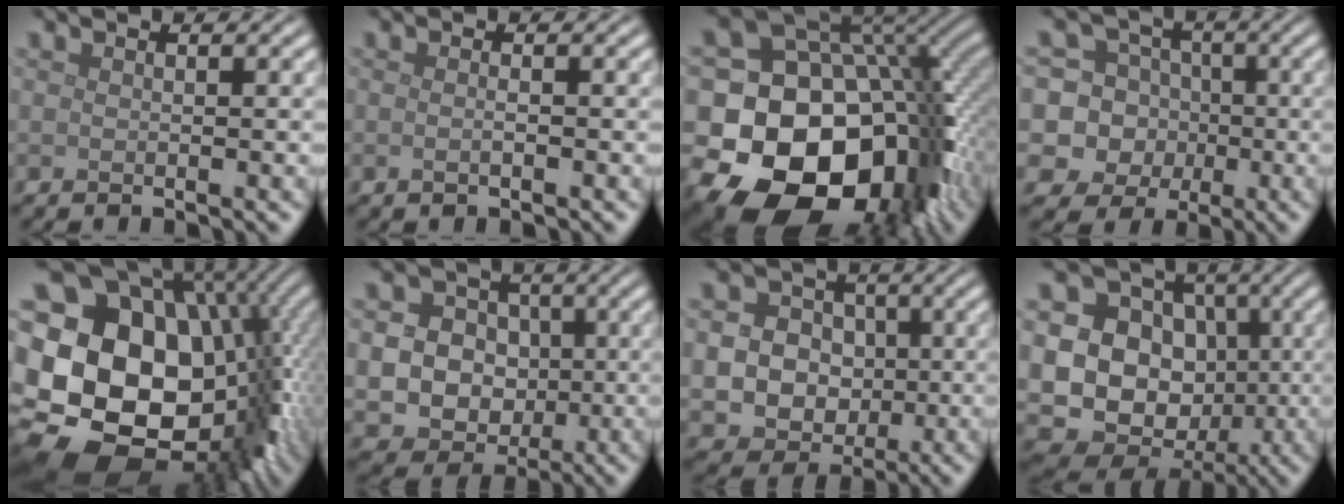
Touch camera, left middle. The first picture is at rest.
{"total": 1.0, "force": [-0.1, 0.4, 0.9], "torque": [-0.008, -0.008, -0.005]}
{"total": 19.2, "force": [-5.1, 14.3, 11.8], "torque": [-0.166, -0.016, -0.083]}
{"total": 11.2, "force": [-1.0, 10.8, 2.7], "torque": [-0.091, 0.027, -0.039]}
{"total": 23.4, "force": [-2.4, 18.2, 14.5], "torque": [-0.261, -0.003, -0.065]}
{"total": 9.0, "force": [-0.7, 8.4, 3.1], "torque": [-0.061, 0.014, -0.037]}
{"total": 7.5, "force": [-0.7, 6.9, 2.8], "torque": [-0.046, 0.014, -0.039]}
{"total": 16.6, "force": [-0.5, 15.0, 7.0], "torque": [-0.162, 0.024, -0.027]}